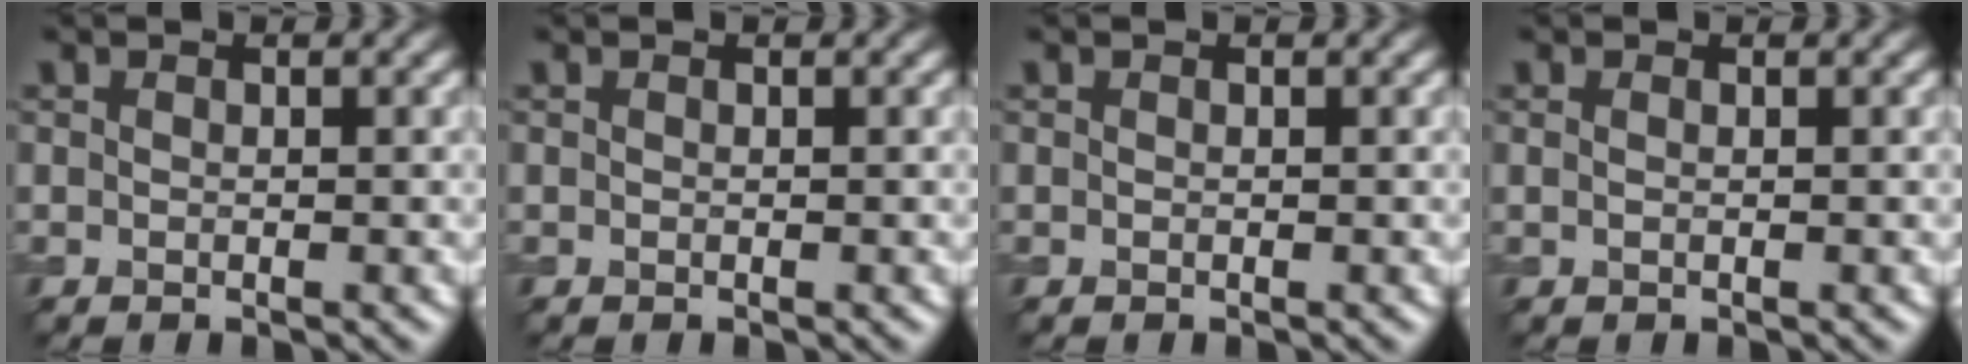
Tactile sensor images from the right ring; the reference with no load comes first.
{"total": 0.0}
{"total": 0.0}
{"total": 0.5, "force": [0.2, 0.2, 0.4], "torque": [-0.010, -0.005, 0.001]}